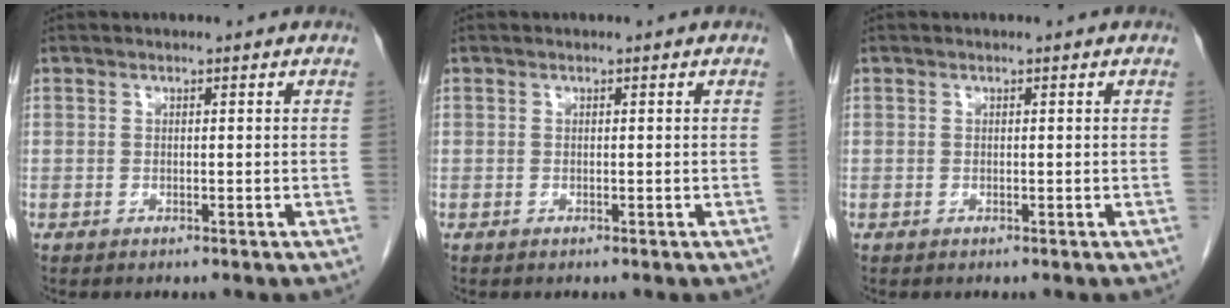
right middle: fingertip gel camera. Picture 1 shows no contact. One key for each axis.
{"total": 0.0}
{"total": 0.0}